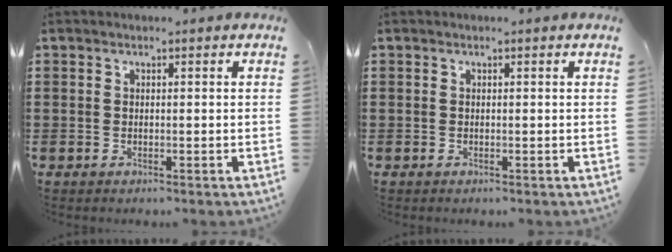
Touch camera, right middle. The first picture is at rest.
{"total": 0.0}